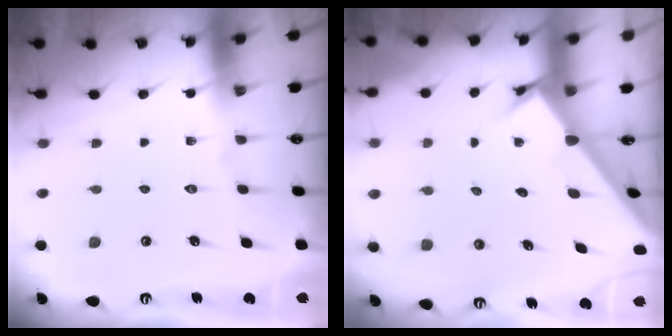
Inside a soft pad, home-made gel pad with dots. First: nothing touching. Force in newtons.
{"total": 2.1, "press": 2.1, "slide": 0.2}